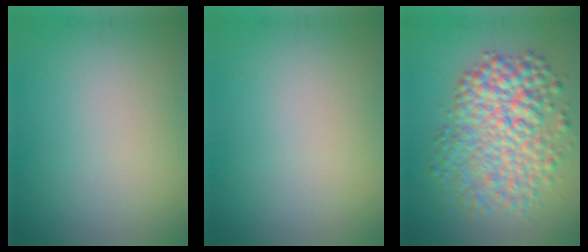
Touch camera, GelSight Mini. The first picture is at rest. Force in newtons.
{"total": 0.0}
{"total": 7.5, "press": 7.5, "slide": 0.1}